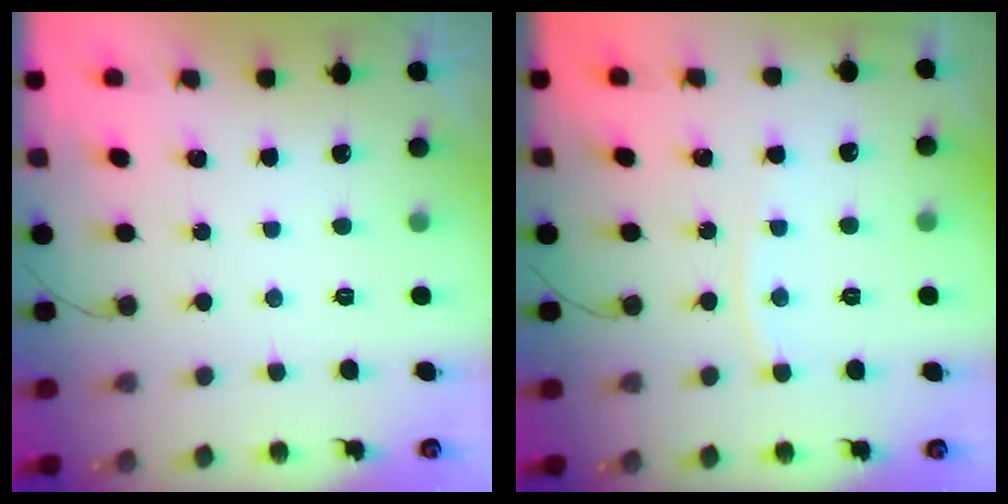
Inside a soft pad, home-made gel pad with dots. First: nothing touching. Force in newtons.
{"total": 4.9, "press": 4.8, "slide": 0.7}